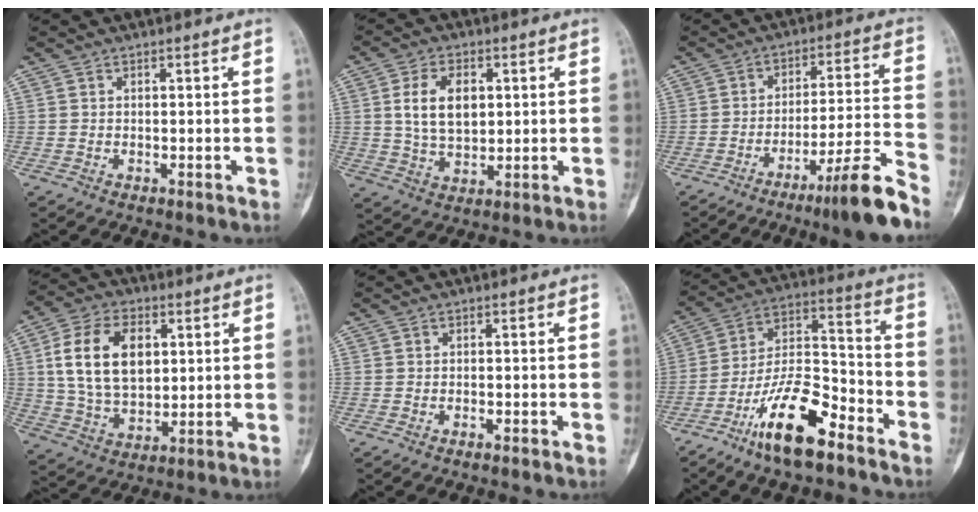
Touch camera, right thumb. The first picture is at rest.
{"total": 9.6, "force": [2.0, 6.0, 7.2], "torque": [-0.114, -0.009, 0.043]}
{"total": 12.7, "force": [-9.2, -0.3, 8.6], "torque": [-0.130, 0.062, -0.146]}
{"total": 15.2, "force": [3.3, 9.7, 11.3], "torque": [-0.185, -0.005, 0.062]}
{"total": 1.3, "force": [-1.0, 0.3, 0.7], "torque": [-0.018, 0.007, -0.013]}
{"total": 16.5, "force": [-10.6, 5.4, 11.4], "torque": [-0.202, 0.077, -0.195]}